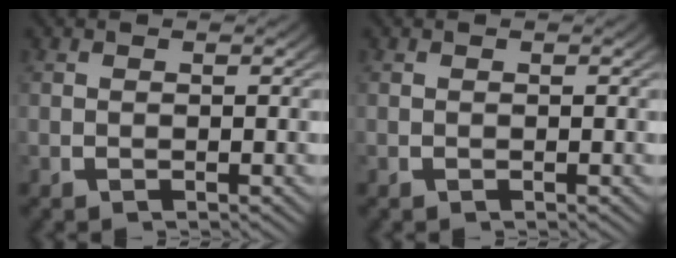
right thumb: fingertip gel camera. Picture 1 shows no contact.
{"total": 0.0}